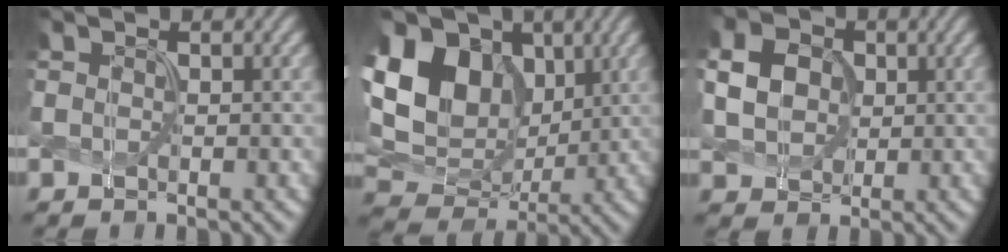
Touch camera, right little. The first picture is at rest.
{"total": 13.4, "force": [3.4, 9.9, 8.4], "torque": [-0.194, 0.037, 0.056]}
{"total": 4.4, "force": [0.5, 3.7, 2.3], "torque": [-0.073, 0.010, 0.006]}